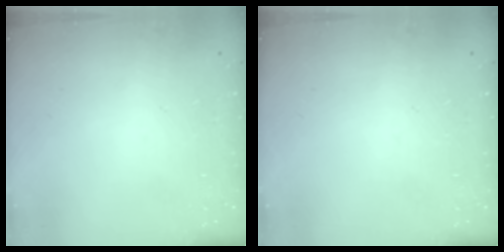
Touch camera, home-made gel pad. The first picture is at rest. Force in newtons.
{"total": 0.0}